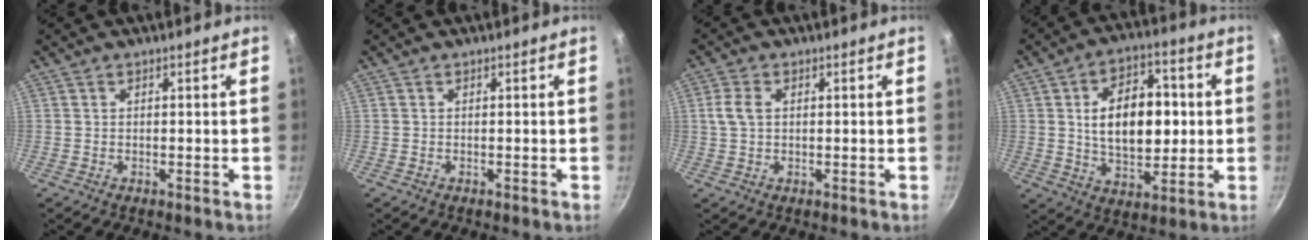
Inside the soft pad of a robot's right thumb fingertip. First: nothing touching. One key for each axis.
{"total": 0.0}
{"total": 3.8, "fx": 0.7, "fy": 2.5, "fz": 2.8, "tx": -0.066, "ty": 0.006, "tz": 0.012}
{"total": 15.3, "fx": 1.6, "fy": 9.2, "fz": 12.0, "tx": -0.149, "ty": 0.006, "tz": 0.026}